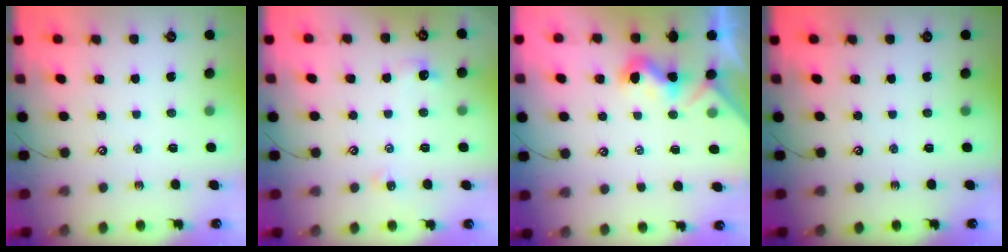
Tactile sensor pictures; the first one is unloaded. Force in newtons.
{"total": 2.2, "press": 2.1, "slide": 0.6}
{"total": 0.9, "press": 0.8, "slide": 0.2}
{"total": 0.0}